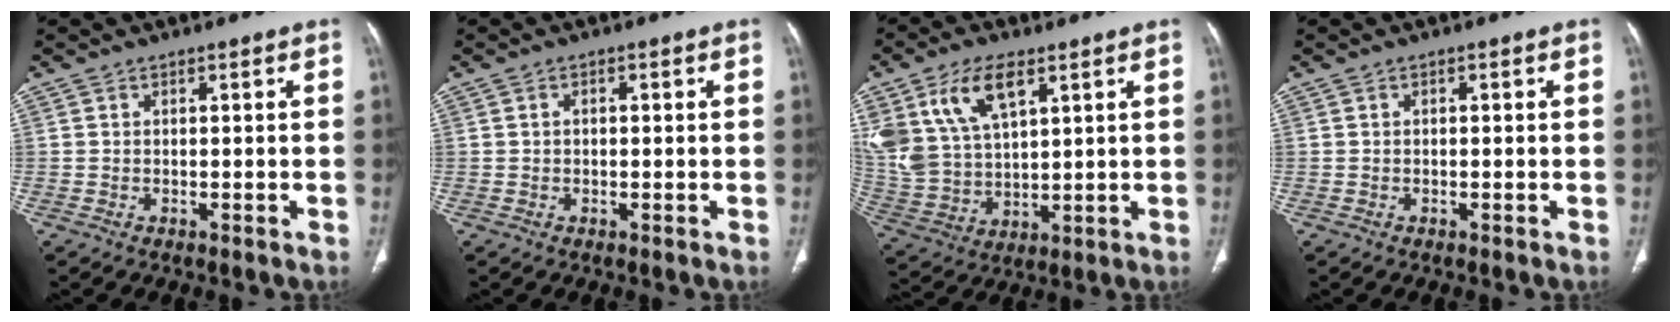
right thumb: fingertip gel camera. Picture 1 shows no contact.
{"total": 1.0, "force": [0.1, 0.7, 0.7], "torque": [-0.010, 0.006, 0.000]}
{"total": 15.8, "force": [7.8, 8.4, 10.8], "torque": [-0.209, -0.019, 0.162]}
{"total": 0.6, "force": [0.1, 0.3, 0.5], "torque": [-0.009, 0.003, 0.002]}